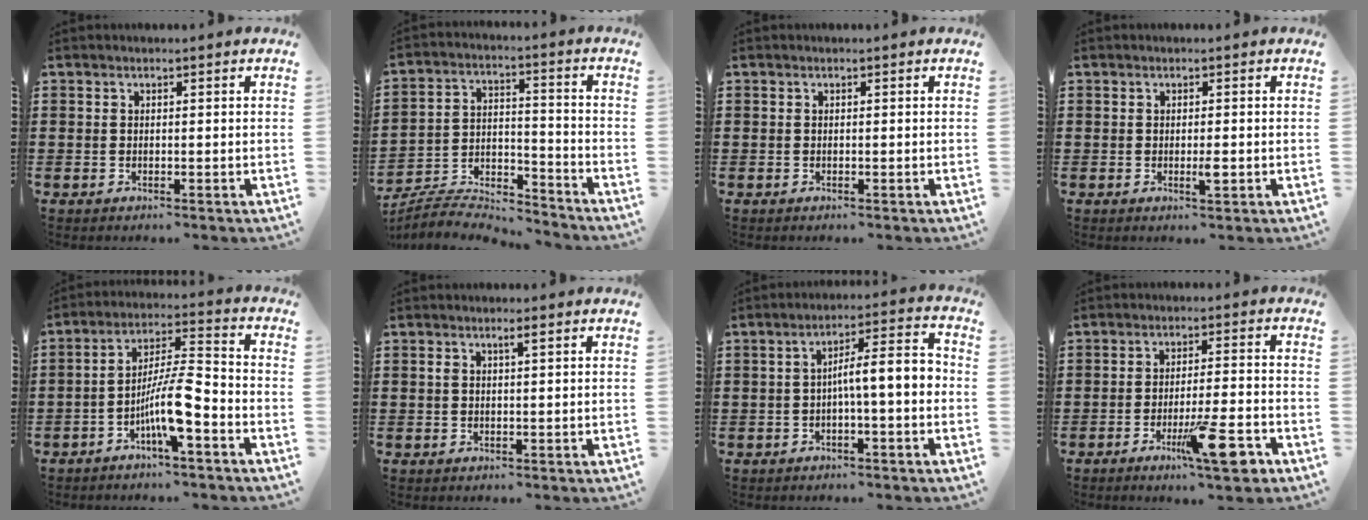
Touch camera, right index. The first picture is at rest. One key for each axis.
{"total": 6.0, "fx": -5.8, "fy": 0.6, "fz": 1.2, "tx": -0.030, "ty": -0.001, "tz": -0.117}
{"total": 0.0}
{"total": 2.0, "fx": -0.5, "fy": 0.4, "fz": 1.9, "tx": -0.032, "ty": -0.003, "tz": -0.008}
{"total": 9.1, "fx": -4.4, "fy": 1.7, "fz": 7.8, "tx": -0.156, "ty": -0.002, "tz": -0.085}
{"total": 1.6, "fx": 0.6, "fy": 0.4, "fz": 1.4, "tx": -0.028, "ty": 0.003, "tz": 0.008}
{"total": 6.7, "fx": -0.9, "fy": 1.2, "fz": 6.6, "tx": -0.111, "ty": 0.003, "tz": -0.021}
{"total": 9.7, "fx": -4.7, "fy": 1.2, "fz": 8.4, "tx": -0.141, "ty": 0.000, "tz": -0.077}